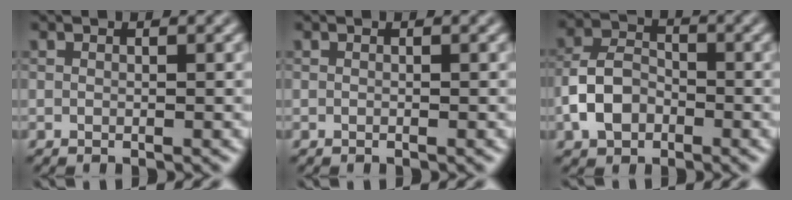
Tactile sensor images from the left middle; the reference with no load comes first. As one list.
[{"total": 0.0}, {"total": 4.4, "force": [-1.8, 3.0, 2.6], "torque": [-0.050, 0.006, -0.040]}]